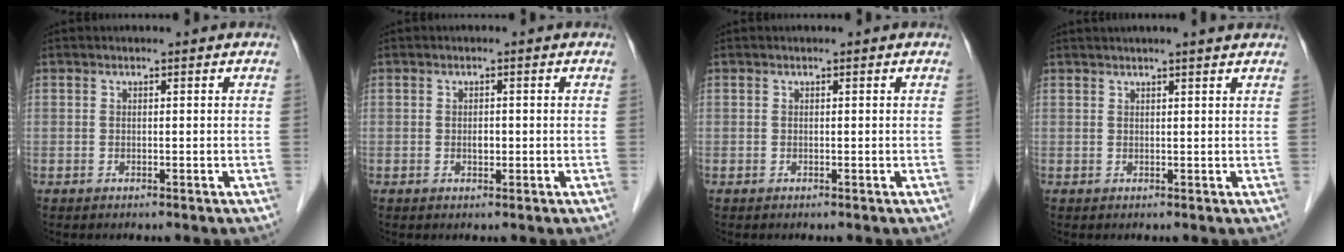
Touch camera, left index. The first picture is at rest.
{"total": 1.2, "force": [-0.1, 0.7, 1.0], "torque": [-0.017, 0.001, -0.001]}
{"total": 0.0}
{"total": 5.7, "force": [4.9, -0.4, 2.8], "torque": [-0.040, 0.025, 0.061]}